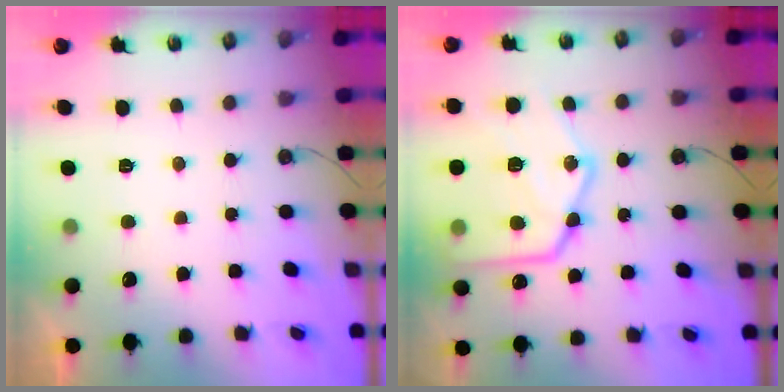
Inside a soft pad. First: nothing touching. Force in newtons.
{"total": 24.7, "press": 24.6, "slide": 2.1}